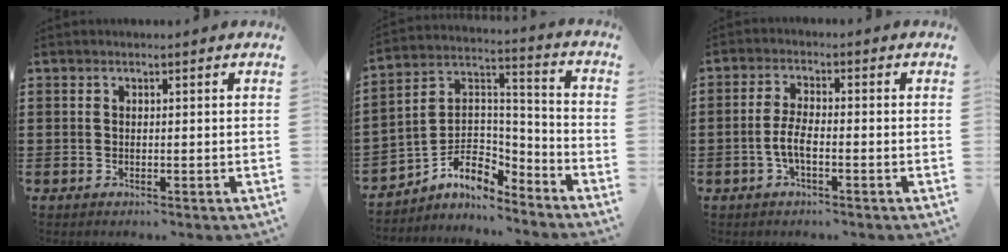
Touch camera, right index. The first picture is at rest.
{"total": 7.2, "force": [-4.7, 4.3, 3.4], "torque": [-0.084, -0.012, -0.091]}
{"total": 3.7, "force": [-1.4, 1.0, 3.3], "torque": [-0.085, -0.005, -0.035]}